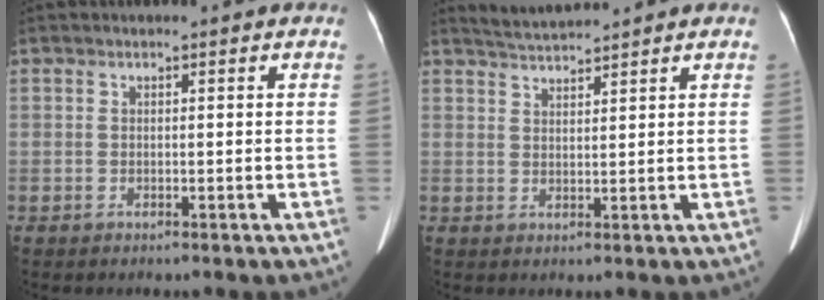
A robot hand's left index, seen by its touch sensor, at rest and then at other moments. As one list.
[{"total": 3.4, "force": [3.3, -0.8, 0.1], "torque": [-0.007, 0.012, 0.065]}]